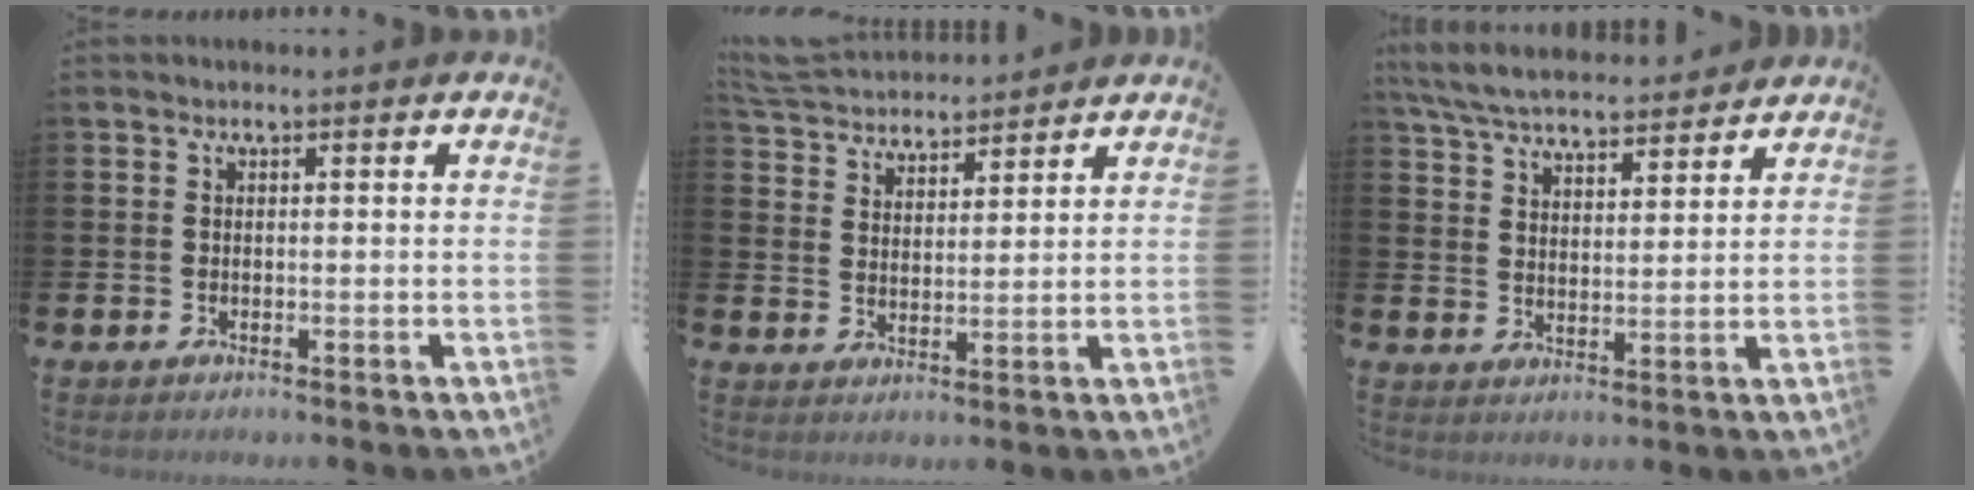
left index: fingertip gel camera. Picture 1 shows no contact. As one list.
[{"total": 5.8, "force": [5.7, 0.8, 0.2], "torque": [-0.032, -0.030, 0.105]}, {"total": 6.7, "force": [6.4, 1.1, 1.6], "torque": [-0.056, -0.032, 0.115]}]